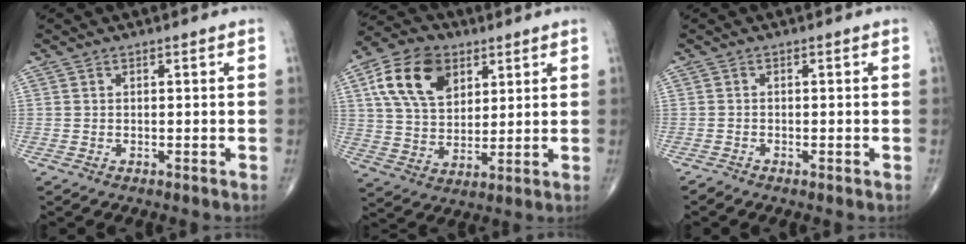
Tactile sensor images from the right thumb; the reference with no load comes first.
{"total": 14.7, "force": [5.9, 9.7, 9.3], "torque": [-0.152, -0.011, 0.109]}
{"total": 0.8, "force": [-0.8, 0.1, 0.2], "torque": [-0.002, -0.002, -0.020]}